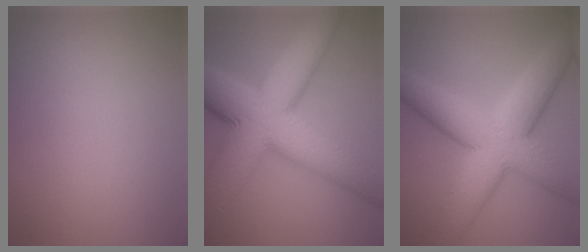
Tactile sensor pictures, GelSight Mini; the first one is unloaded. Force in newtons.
{"total": 14.2, "press": 14.2, "slide": 0.2}
{"total": 10.1, "press": 10.1, "slide": 0.5}